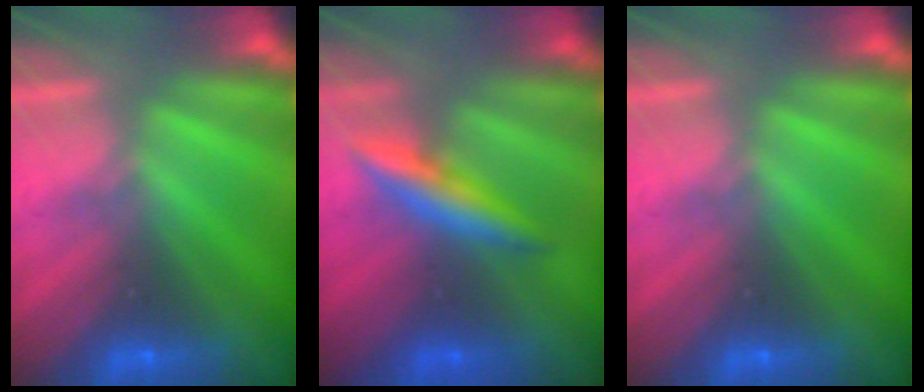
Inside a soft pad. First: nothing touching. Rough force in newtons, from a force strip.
{"total": 2.6}
{"total": 0.0}